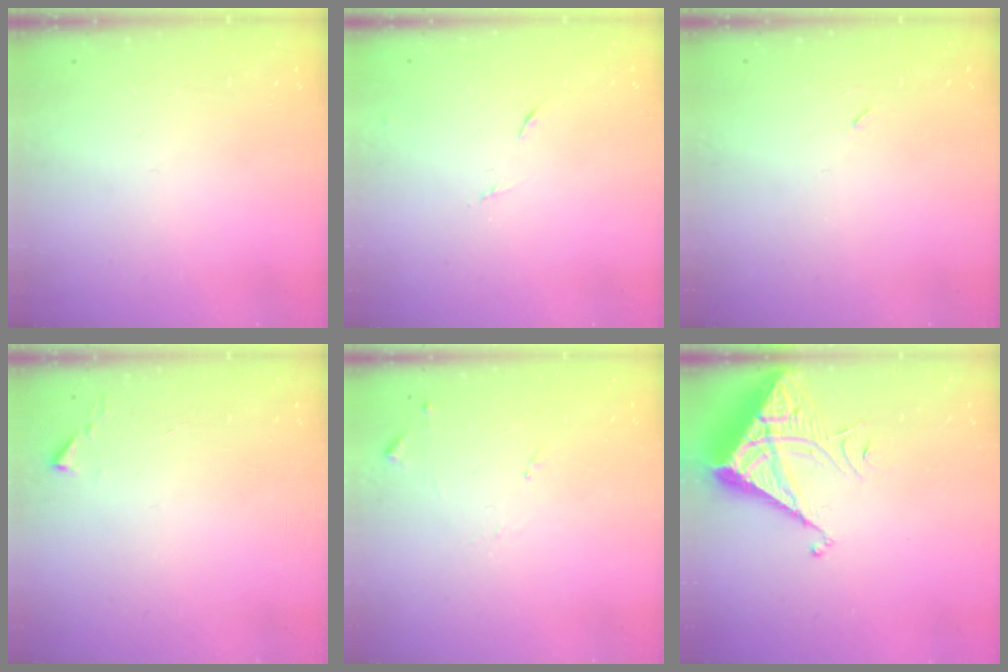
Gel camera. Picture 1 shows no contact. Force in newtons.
{"total": 5.9, "press": 5.9, "slide": 0.6}
{"total": 2.2, "press": 2.1, "slide": 0.9}
{"total": 1.1, "press": 1.1, "slide": 0.1}
{"total": 6.7, "press": 6.6, "slide": 0.6}
{"total": 7.0, "press": 7.0, "slide": 0.6}